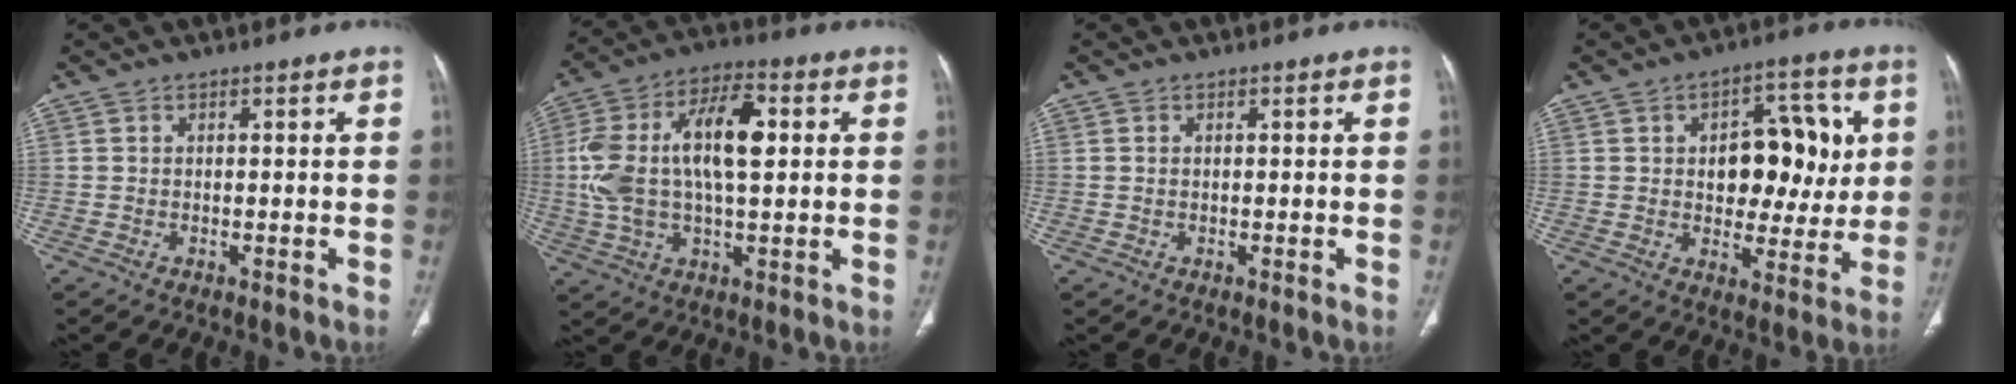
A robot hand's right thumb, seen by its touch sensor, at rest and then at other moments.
{"total": 17.5, "force": [2.4, 8.5, 15.1], "torque": [-0.291, 0.030, 0.041]}
{"total": 0.0}
{"total": 14.2, "force": [2.3, 8.7, 11.0], "torque": [-0.093, 0.007, 0.035]}